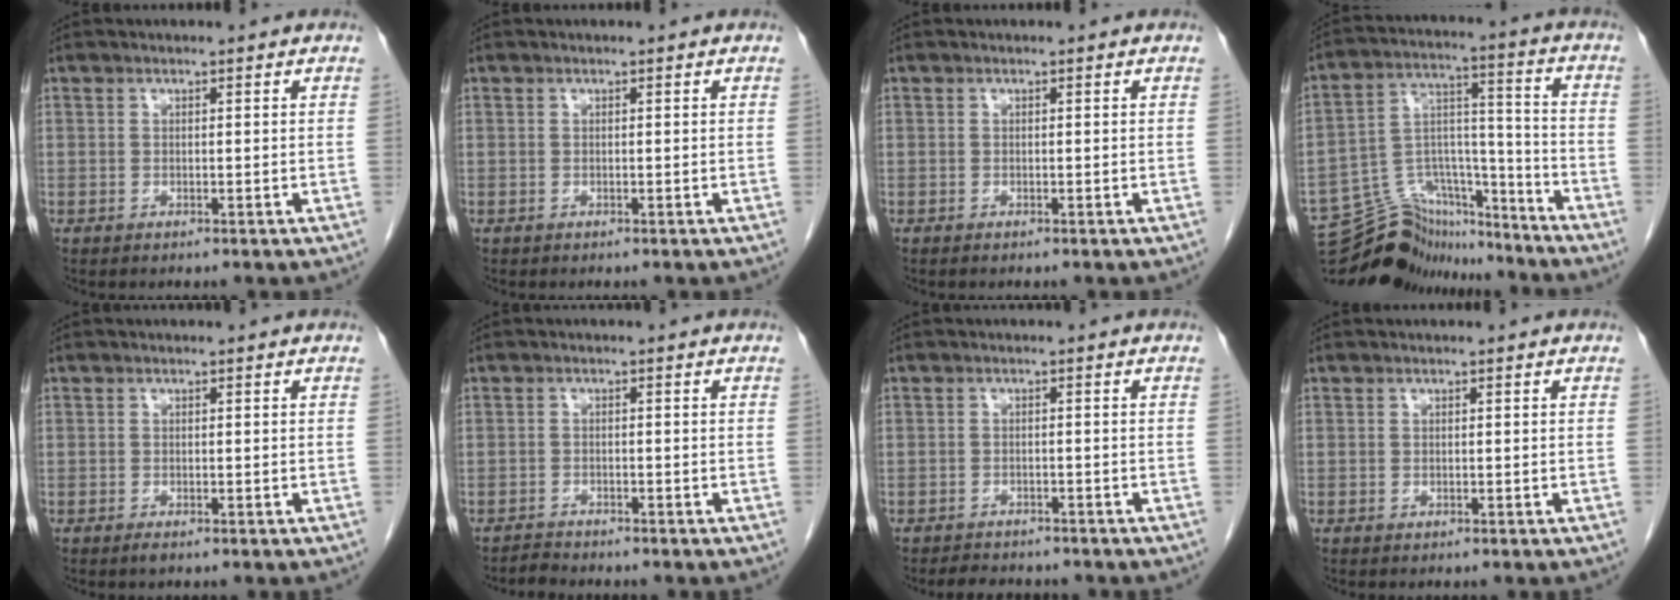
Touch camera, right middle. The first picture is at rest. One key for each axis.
{"total": 0.0}
{"total": 0.0}
{"total": 15.0, "fx": -14.1, "fy": 4.3, "fz": 2.3, "tx": -0.041, "ty": 0.051, "tz": -0.237}
{"total": 0.6, "fx": -0.5, "fy": 0.2, "fz": 0.4, "tx": -0.007, "ty": -0.001, "tz": -0.006}
{"total": 1.5, "fx": -1.5, "fy": 0.0, "fz": -0.3, "tx": 0.002, "ty": -0.008, "tz": -0.026}
{"total": 4.6, "fx": -4.2, "fy": 1.5, "fz": 1.3, "tx": -0.023, "ty": -0.005, "tz": -0.058}
{"total": 0.0}